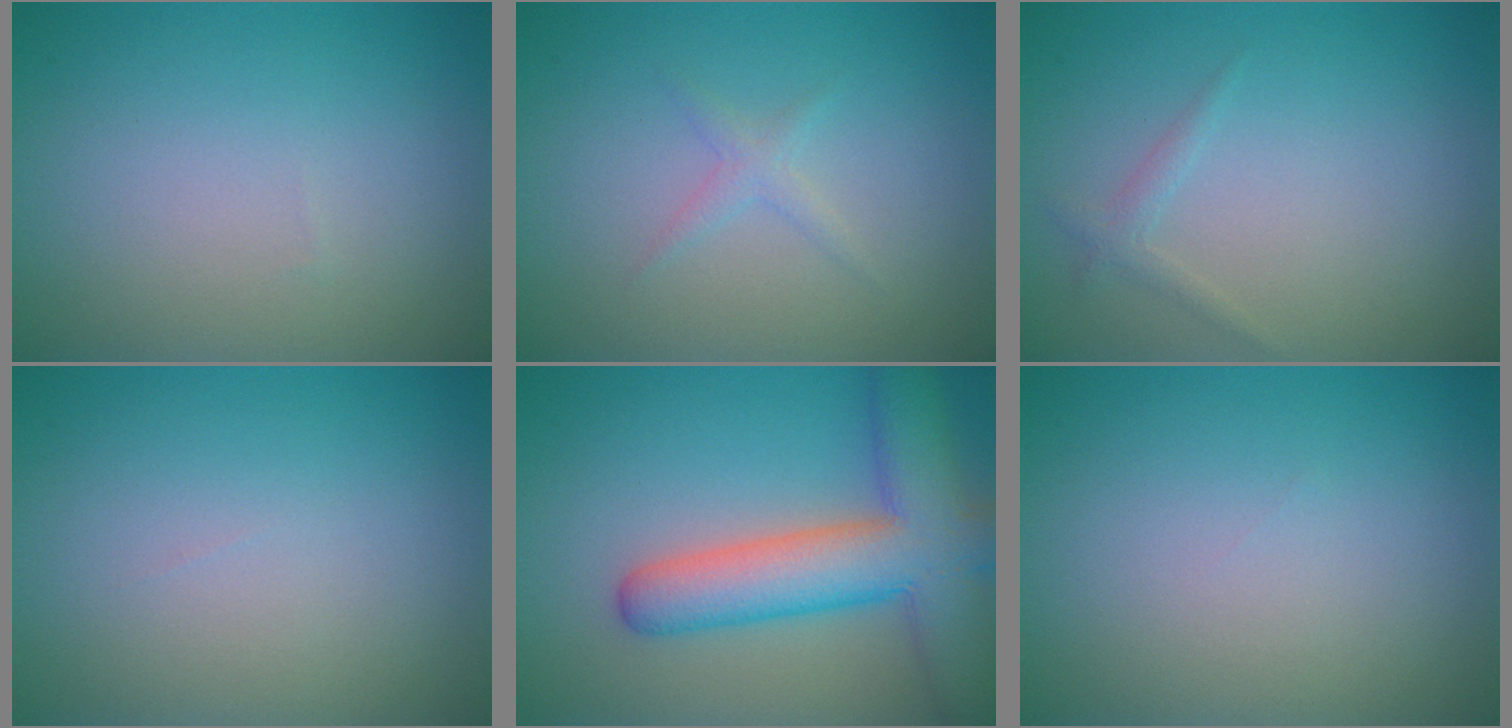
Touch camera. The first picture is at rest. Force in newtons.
{"total": 1.1, "press": 1.1, "slide": 0.1}
{"total": 1.0, "press": 1.0, "slide": 0.0}
{"total": 0.0}
{"total": 9.0, "press": 9.0, "slide": 0.5}
{"total": 0.0}